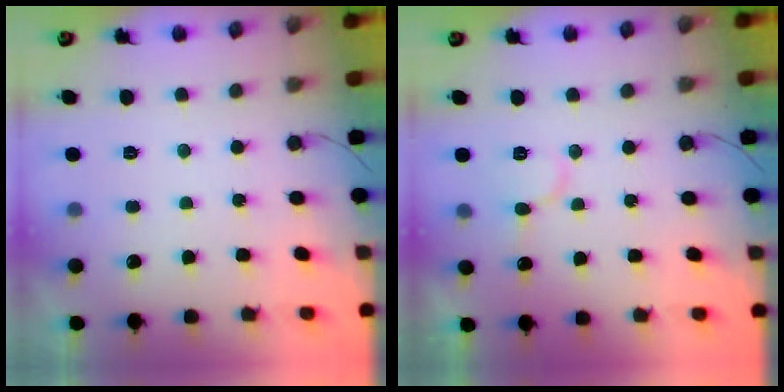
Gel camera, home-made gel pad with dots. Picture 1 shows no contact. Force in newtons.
{"total": 7.8, "press": 7.8, "slide": 0.9}